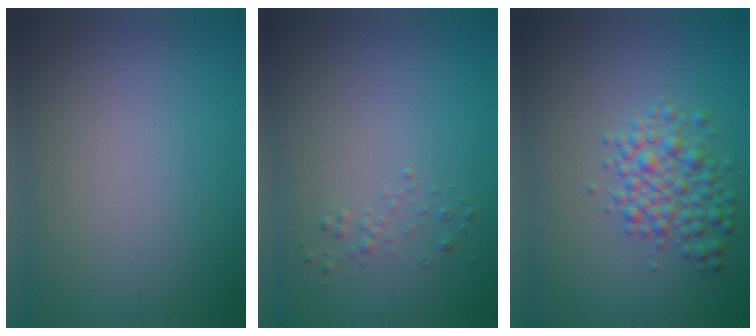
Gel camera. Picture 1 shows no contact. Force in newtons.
{"total": 0.7, "press": 0.7, "slide": 0.1}
{"total": 3.6, "press": 3.6, "slide": 0.1}